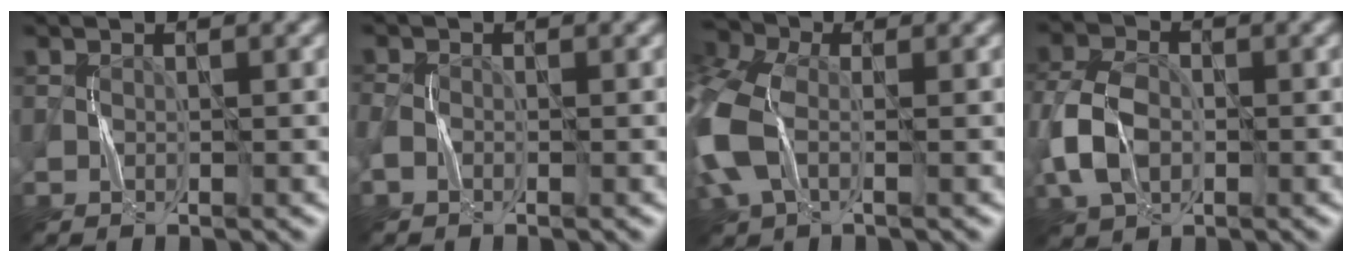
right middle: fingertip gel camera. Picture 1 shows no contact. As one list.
[{"total": 1.1, "force": [-0.5, 0.9, 0.5], "torque": [-0.010, 0.004, -0.013]}, {"total": 9.3, "force": [-1.0, 6.0, 7.0], "torque": [-0.206, -0.003, -0.034]}, {"total": 5.4, "force": [-1.0, 3.9, 3.6], "torque": [-0.084, 0.005, -0.026]}]